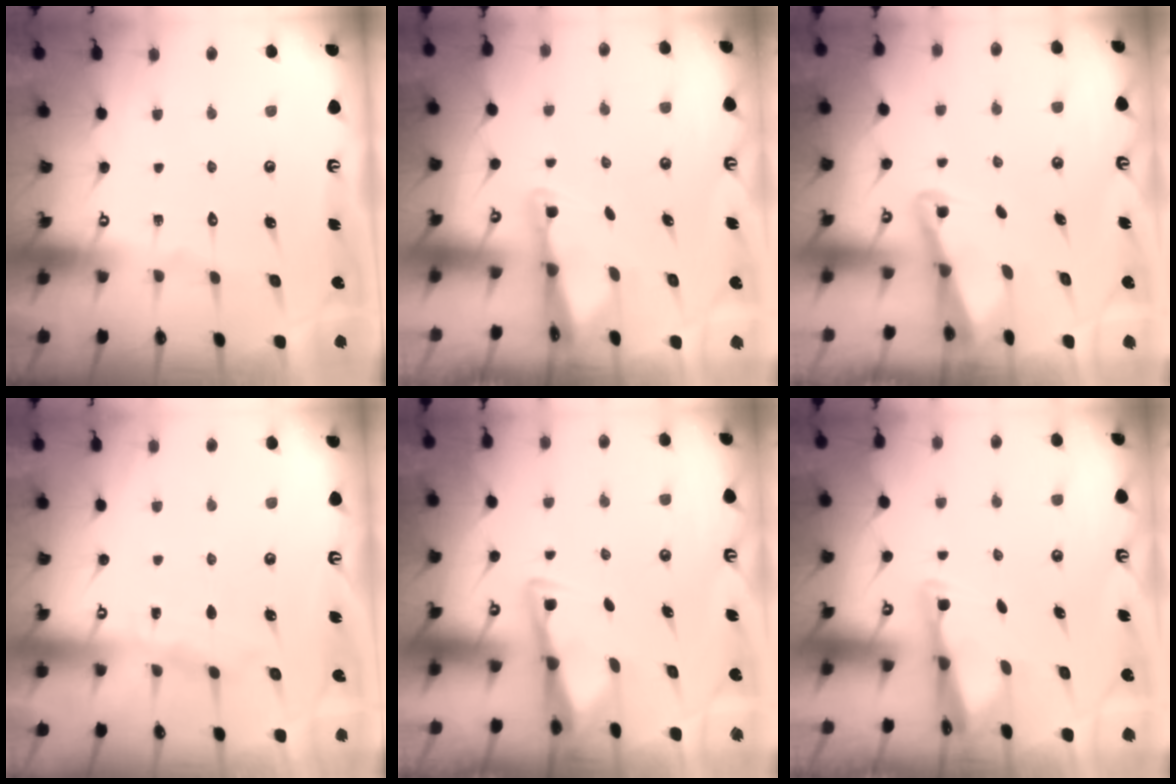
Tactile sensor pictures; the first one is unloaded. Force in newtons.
{"total": 1.9, "press": 1.9, "slide": 0.4}
{"total": 2.5, "press": 2.4, "slide": 0.6}
{"total": 4.7, "press": 4.7, "slide": 0.6}
{"total": 3.0, "press": 2.9, "slide": 0.4}
{"total": 2.5, "press": 2.5, "slide": 0.5}